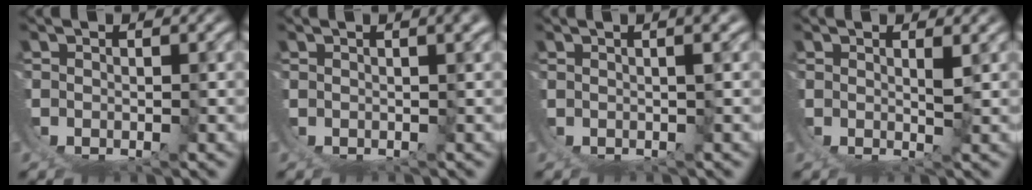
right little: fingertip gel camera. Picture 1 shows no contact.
{"total": 1.1, "force": [0.5, -0.6, 0.7], "torque": [0.000, 0.009, 0.008]}
{"total": 1.7, "force": [0.8, -0.6, 1.4], "torque": [-0.003, 0.012, 0.012]}
{"total": 1.6, "force": [0.8, -1.2, 0.6], "torque": [-0.004, -0.006, 0.017]}